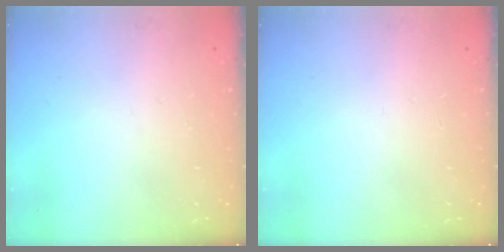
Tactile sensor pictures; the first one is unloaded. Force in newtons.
{"total": 0.0}